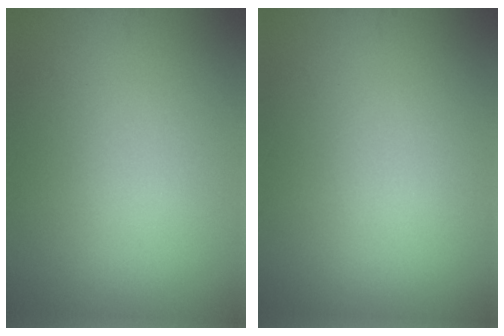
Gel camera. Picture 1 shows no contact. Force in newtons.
{"total": 0.0}